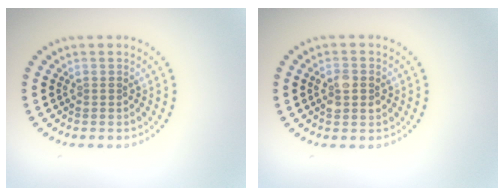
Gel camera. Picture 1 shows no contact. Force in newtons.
{"total": 2.7, "press": 2.7, "slide": 0.1}